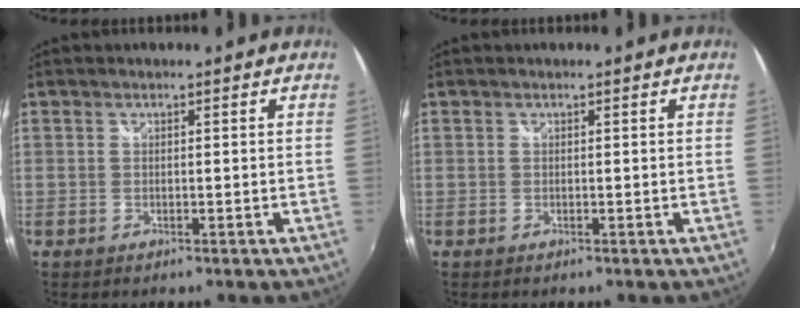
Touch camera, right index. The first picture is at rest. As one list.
[{"total": 0.0}]